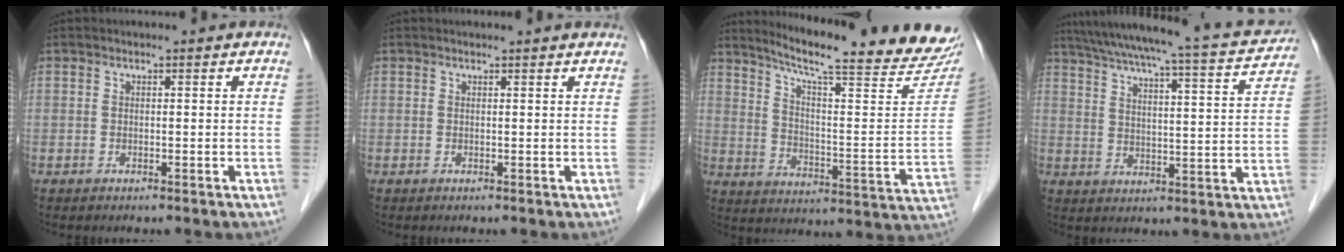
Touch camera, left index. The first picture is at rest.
{"total": 1.8, "force": [1.7, -0.3, 0.4], "torque": [-0.017, 0.002, 0.018]}
{"total": 25.7, "force": [22.8, 1.9, 11.6], "torque": [-0.177, -0.078, 0.294]}
{"total": 21.4, "force": [19.1, 1.7, 9.5], "torque": [-0.155, -0.008, 0.249]}